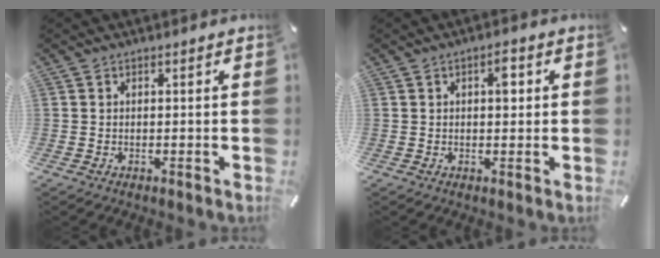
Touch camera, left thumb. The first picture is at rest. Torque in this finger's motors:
{"motor_torque": [0.55, 0.84, 0.33, -0.07, 0.08]}